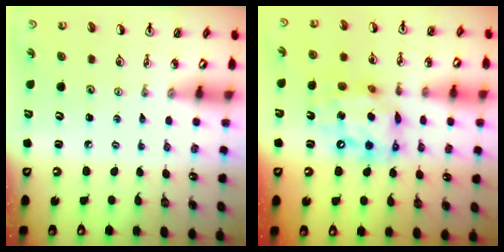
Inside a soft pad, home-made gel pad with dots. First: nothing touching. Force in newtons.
{"total": 13.5, "press": 13.5, "slide": 1.2}